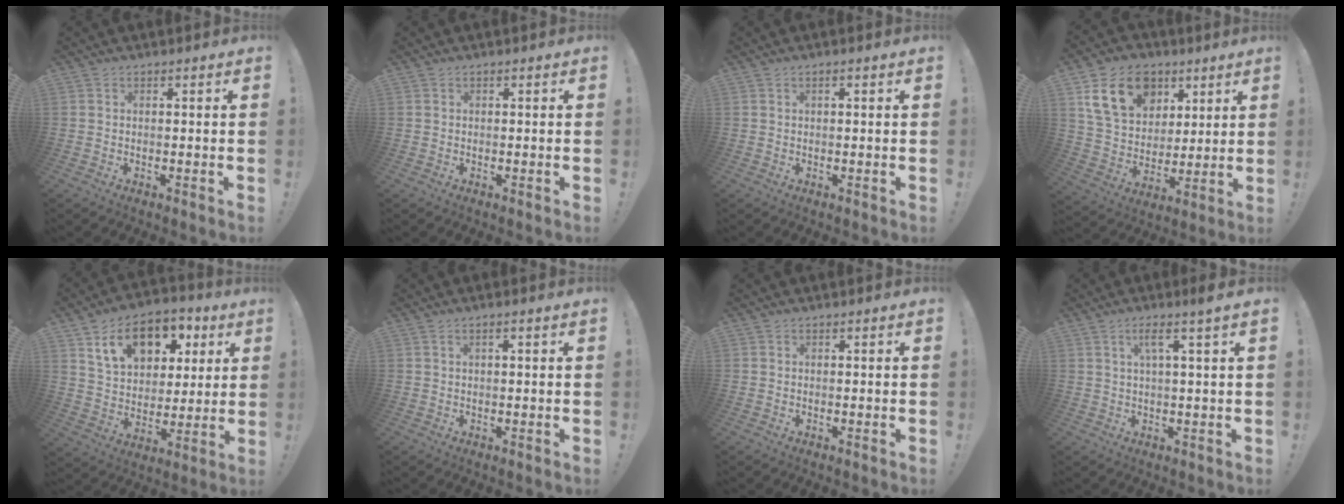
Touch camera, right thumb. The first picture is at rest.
{"total": 0.0}
{"total": 1.0, "force": [0.3, -0.2, 1.0], "torque": [-0.021, 0.001, 0.005]}
{"total": 18.2, "force": [8.4, 13.5, 8.8], "torque": [-0.142, -0.026, 0.167]}
{"total": 16.3, "force": [7.9, 11.0, 9.1], "torque": [-0.135, -0.030, 0.142]}
{"total": 1.7, "force": [0.4, -0.1, 1.7], "torque": [-0.033, 0.000, 0.006]}
{"total": 0.0}
{"total": 5.3, "force": [2.2, -0.5, 4.8], "torque": [-0.083, -0.003, 0.030]}